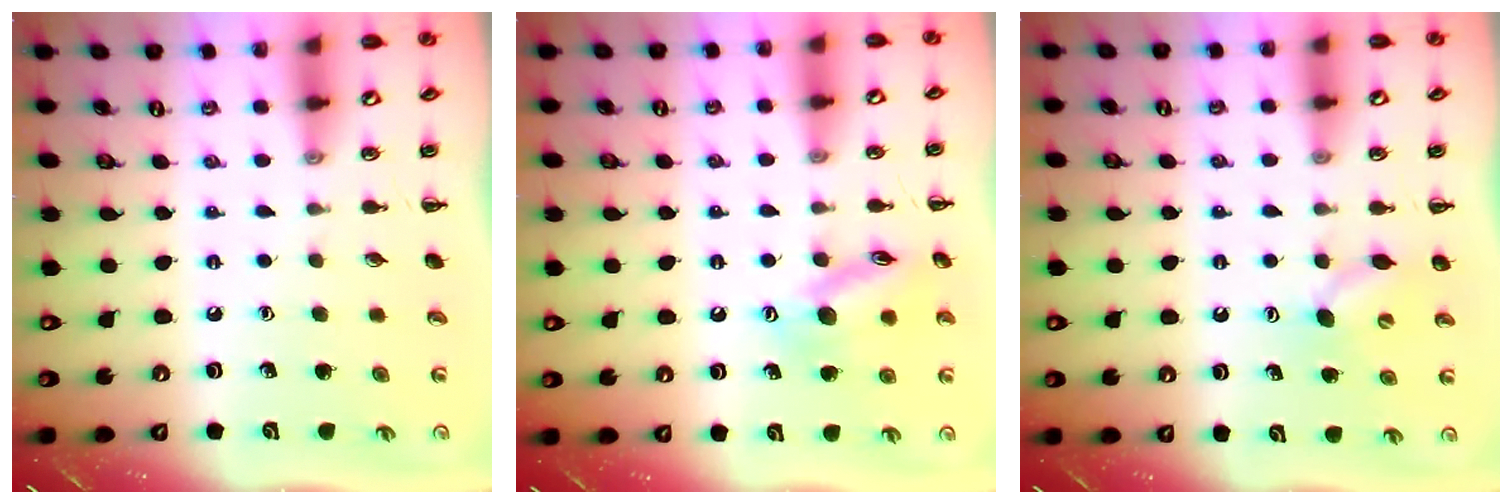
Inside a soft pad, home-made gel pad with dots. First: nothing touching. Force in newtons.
{"total": 13.5, "press": 13.4, "slide": 1.2}
{"total": 6.6, "press": 6.5, "slide": 1.5}